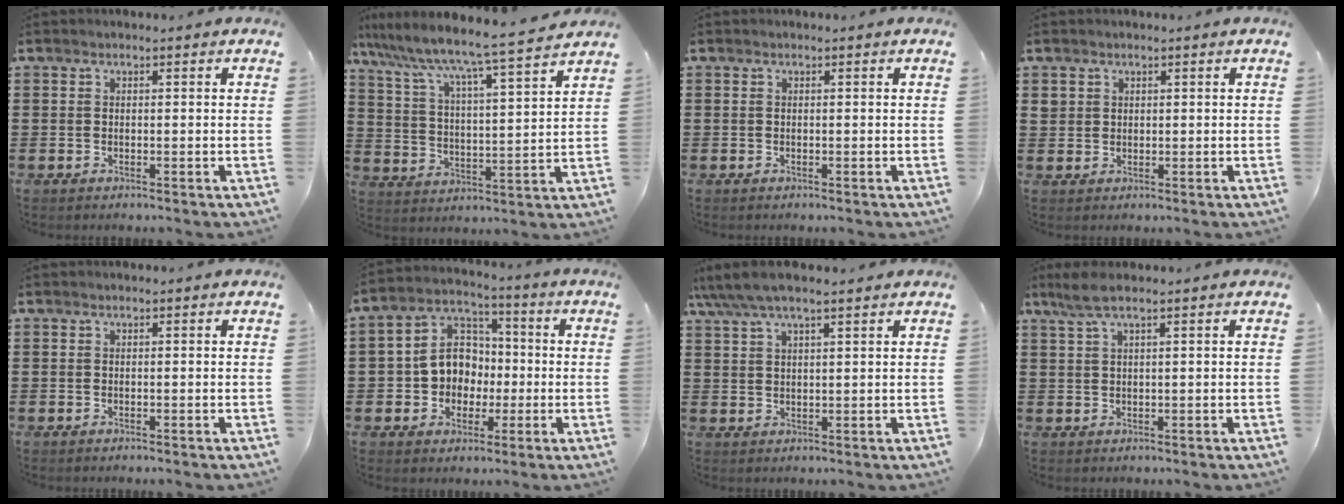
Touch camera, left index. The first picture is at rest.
{"total": 5.8, "force": [5.3, -0.7, 2.3], "torque": [-0.069, -0.052, 0.078]}
{"total": 0.0}
{"total": 1.6, "force": [0.9, 1.3, 0.3], "torque": [-0.009, 0.006, 0.018]}
{"total": 0.0}
{"total": 7.9, "force": [-0.4, 7.2, 3.3], "torque": [-0.098, 0.010, -0.009]}
{"total": 4.6, "force": [3.6, 0.8, 2.8], "torque": [-0.062, -0.001, 0.065]}
{"total": 3.2, "force": [1.9, 0.3, 2.5], "torque": [-0.059, -0.003, 0.034]}